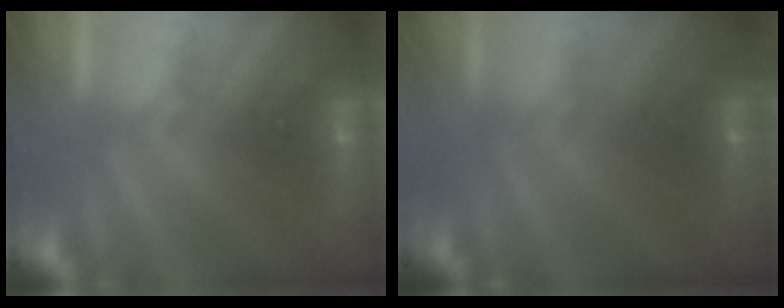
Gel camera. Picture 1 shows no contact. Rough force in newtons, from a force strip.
{"total": 1.8}